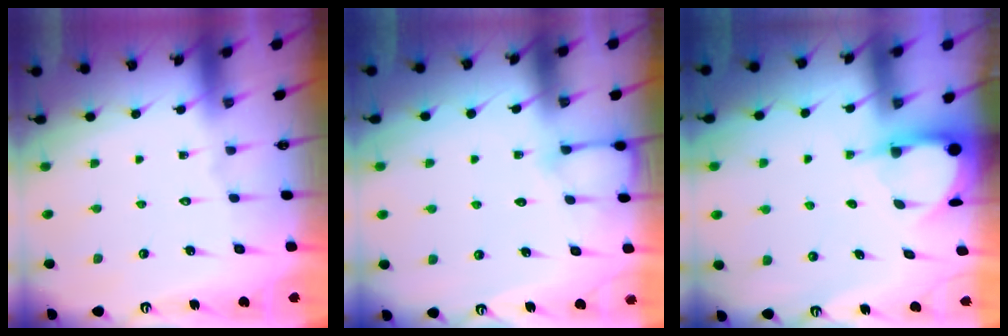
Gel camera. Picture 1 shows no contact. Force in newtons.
{"total": 6.6, "press": 6.6, "slide": 0.5}
{"total": 3.9, "press": 3.9, "slide": 0.3}